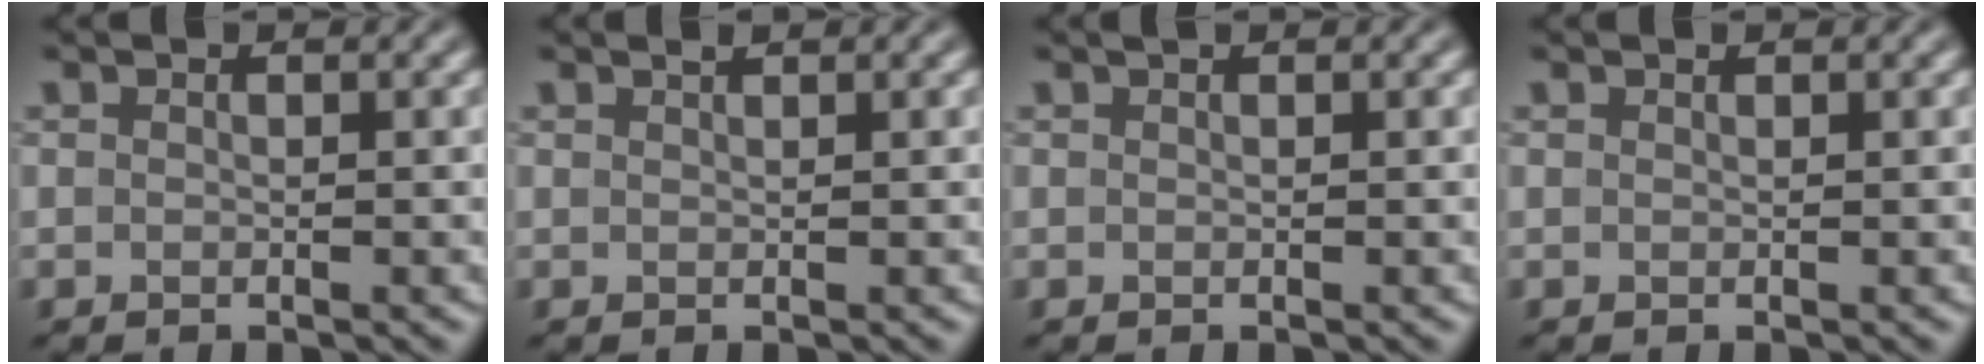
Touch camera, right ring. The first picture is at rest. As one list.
[{"total": 0.5, "force": [0.5, 0.0, 0.2], "torque": [-0.006, 0.003, 0.007]}, {"total": 0.0}, {"total": 0.0}]